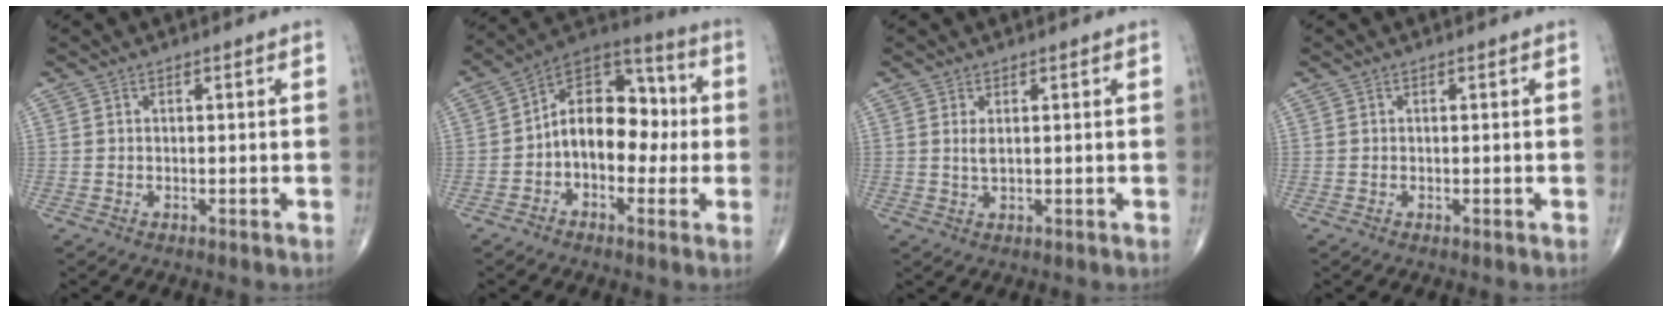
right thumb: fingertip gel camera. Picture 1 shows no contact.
{"total": 14.2, "force": [-1.0, 9.4, 10.5], "torque": [-0.126, 0.046, -0.030]}
{"total": 1.7, "force": [0.5, 0.6, 1.5], "torque": [-0.033, -0.004, 0.015]}
{"total": 0.0}